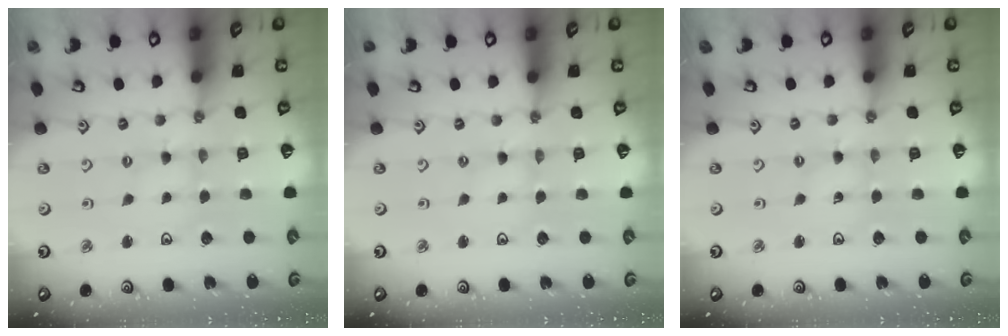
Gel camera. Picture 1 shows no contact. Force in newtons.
{"total": 0.0}
{"total": 0.0}